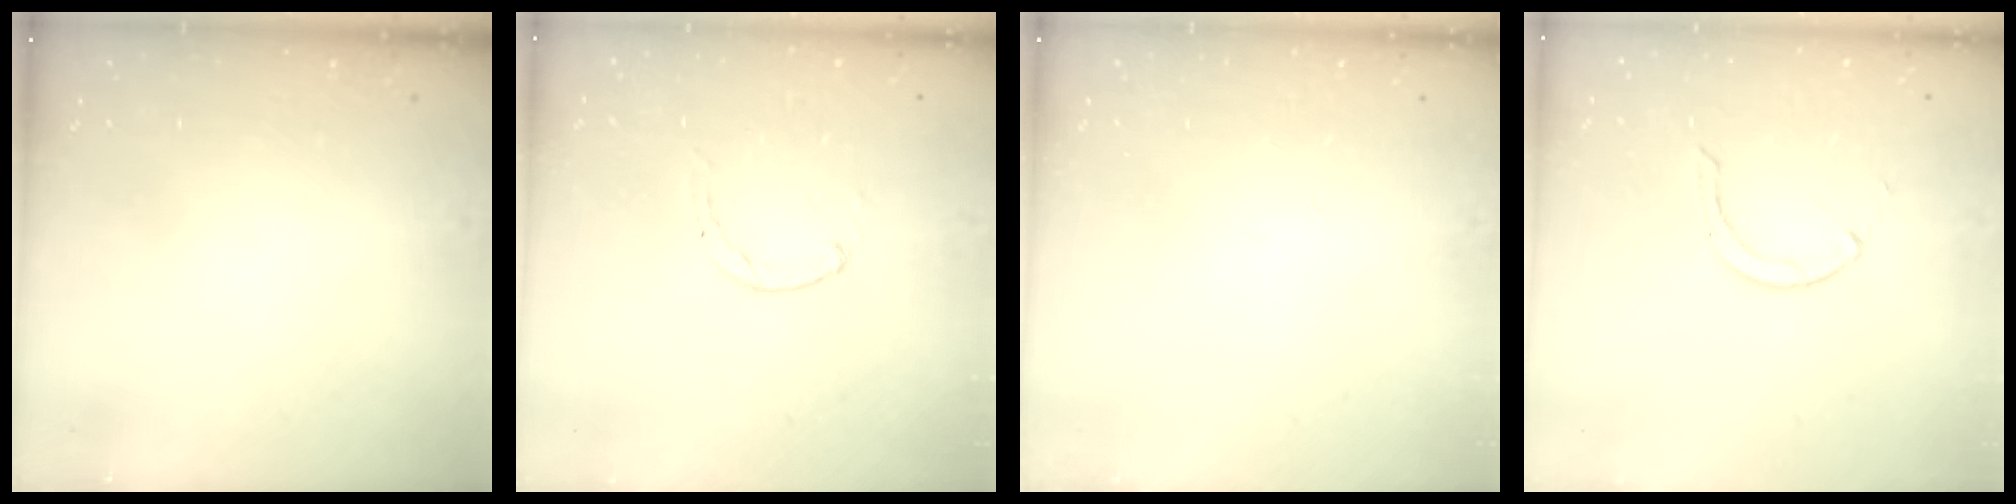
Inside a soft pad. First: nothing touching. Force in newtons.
{"total": 0.7, "press": 0.6, "slide": 0.2}
{"total": 0.0}
{"total": 2.9, "press": 2.9, "slide": 0.4}